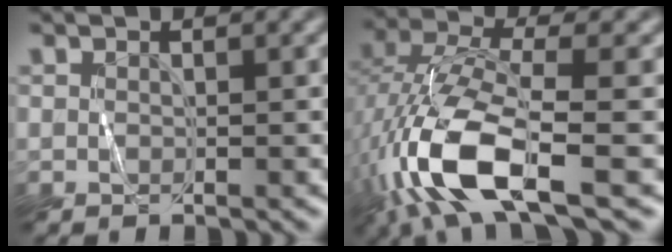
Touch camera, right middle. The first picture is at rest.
{"total": 9.9, "force": [-4.8, 2.8, 8.2], "torque": [-0.181, 0.006, -0.101]}